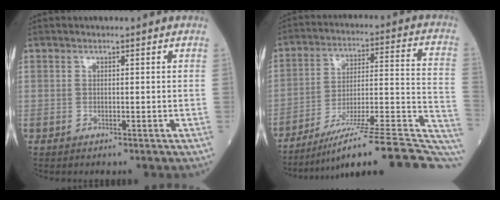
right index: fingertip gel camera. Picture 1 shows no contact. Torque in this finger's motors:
{"motor_torque": [-0.32, -1.09, 0.26, 0.12]}